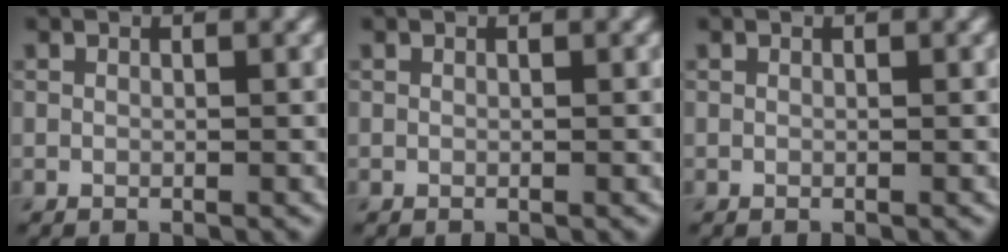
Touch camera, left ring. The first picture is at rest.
{"total": 0.0}
{"total": 0.0}